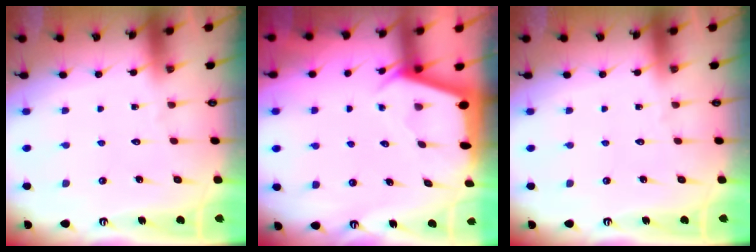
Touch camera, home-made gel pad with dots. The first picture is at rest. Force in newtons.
{"total": 2.3, "press": 2.3, "slide": 0.3}
{"total": 0.0}